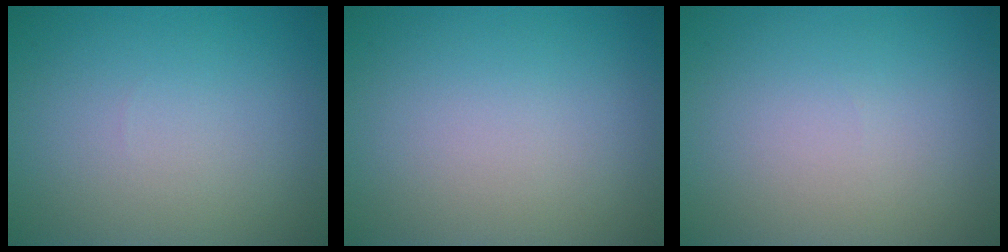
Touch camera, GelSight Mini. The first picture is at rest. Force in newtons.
{"total": 0.0}
{"total": 0.0}